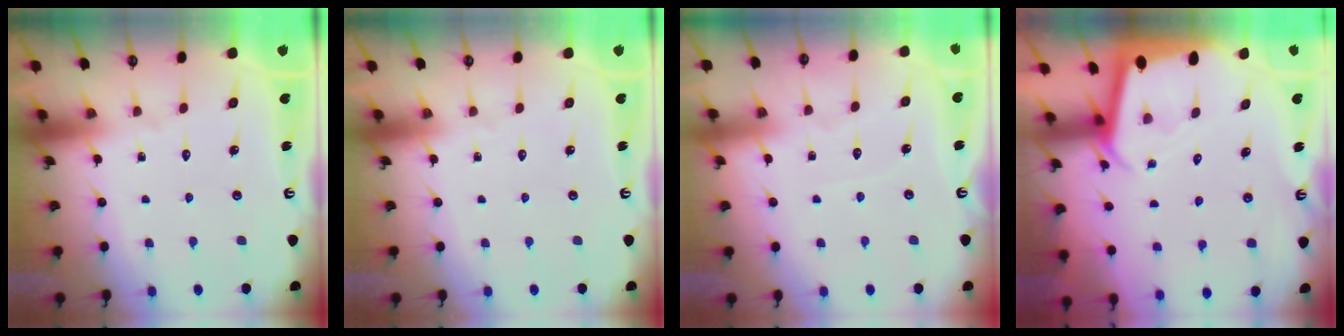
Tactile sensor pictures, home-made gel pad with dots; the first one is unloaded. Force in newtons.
{"total": 0.0}
{"total": 2.6, "press": 2.6, "slide": 0.4}
{"total": 2.1, "press": 2.1, "slide": 0.2}